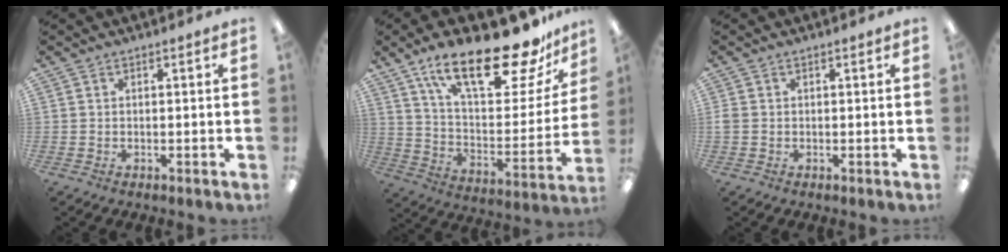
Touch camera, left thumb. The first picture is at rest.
{"total": 24.9, "force": [17.3, 8.0, 16.0], "torque": [-0.249, -0.107, 0.286]}
{"total": 1.2, "force": [-0.1, 1.0, 0.6], "torque": [-0.012, 0.005, -0.003]}